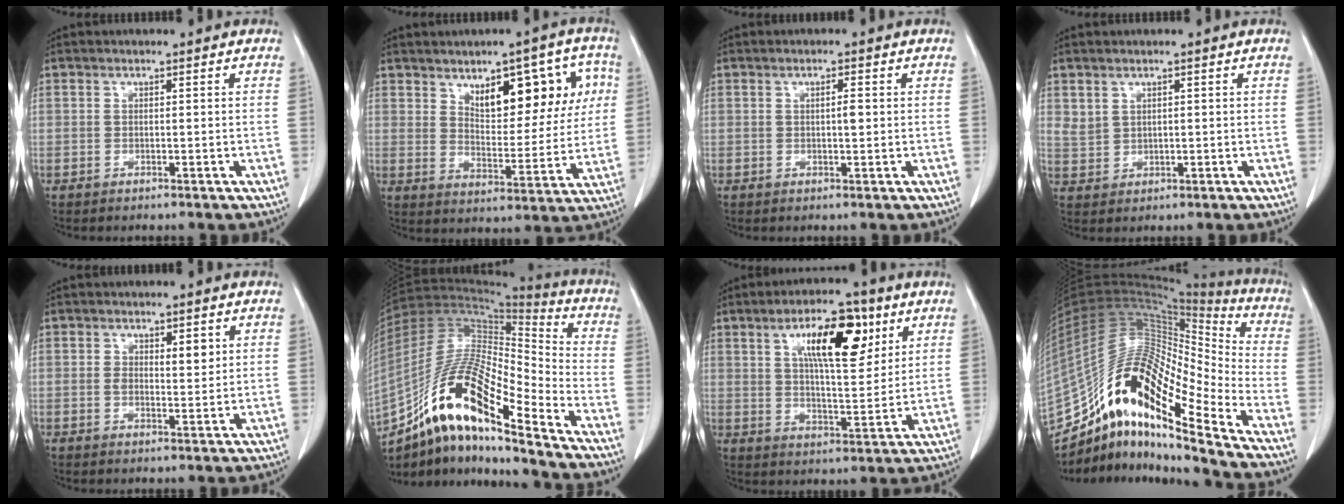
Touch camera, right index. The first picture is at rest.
{"total": 12.7, "force": [5.1, 5.4, 10.3], "torque": [-0.130, 0.023, 0.080]}
{"total": 1.7, "force": [0.2, 0.3, 1.6], "torque": [-0.029, 0.002, 0.005]}
{"total": 2.3, "force": [1.4, 1.6, 0.7], "torque": [-0.011, 0.000, 0.035]}
{"total": 3.6, "force": [1.1, 1.7, 3.0], "torque": [-0.047, 0.001, 0.018]}
{"total": 19.5, "force": [-12.4, 3.4, 14.7], "torque": [-0.293, 0.005, -0.220]}
{"total": 12.3, "force": [5.6, 3.7, 10.3], "torque": [-0.168, 0.011, 0.092]}
{"total": 22.1, "force": [-15.3, 3.6, 15.5], "torque": [-0.311, 0.030, -0.277]}